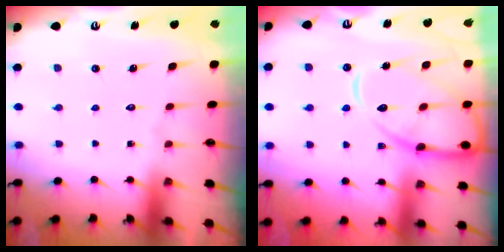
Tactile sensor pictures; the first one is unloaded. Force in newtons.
{"total": 15.9, "press": 15.9, "slide": 1.5}